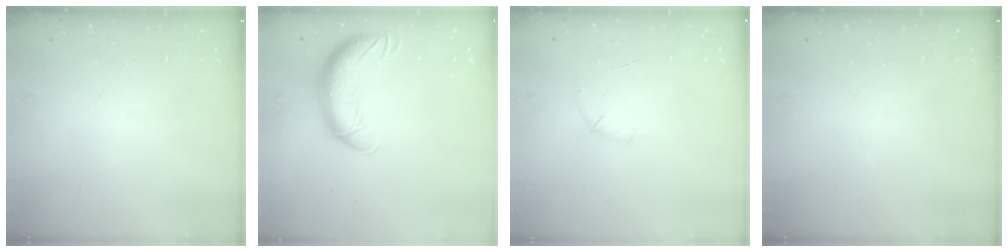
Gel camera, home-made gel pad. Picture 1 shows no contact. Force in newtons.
{"total": 12.8, "press": 12.4, "slide": 3.1}
{"total": 5.0, "press": 4.8, "slide": 1.4}
{"total": 0.0}